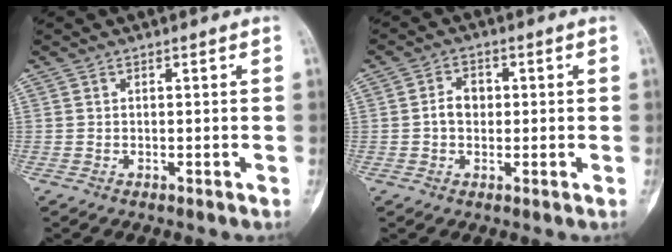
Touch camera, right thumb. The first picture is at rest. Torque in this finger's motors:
{"motor_torque": [0.78, 0.62, 0.32, -0.06, -0.04]}